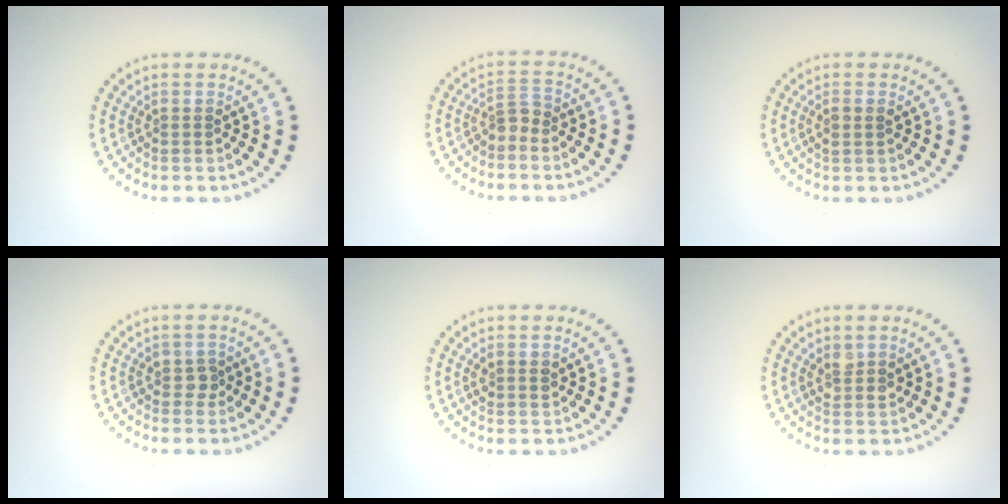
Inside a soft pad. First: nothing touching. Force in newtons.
{"total": 1.5, "press": 1.3, "slide": 0.9}
{"total": 1.1, "press": 1.1, "slide": 0.2}
{"total": 0.9, "press": 0.8, "slide": 0.3}
{"total": 1.1, "press": 1.0, "slide": 0.5}
{"total": 1.6, "press": 1.5, "slide": 0.7}